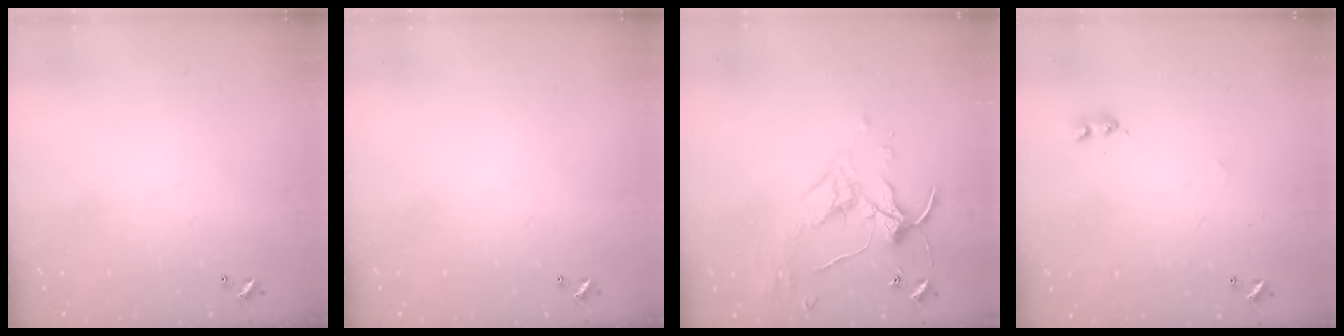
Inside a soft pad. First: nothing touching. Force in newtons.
{"total": 0.0}
{"total": 3.9, "press": 3.8, "slide": 0.5}
{"total": 2.2, "press": 2.1, "slide": 0.5}